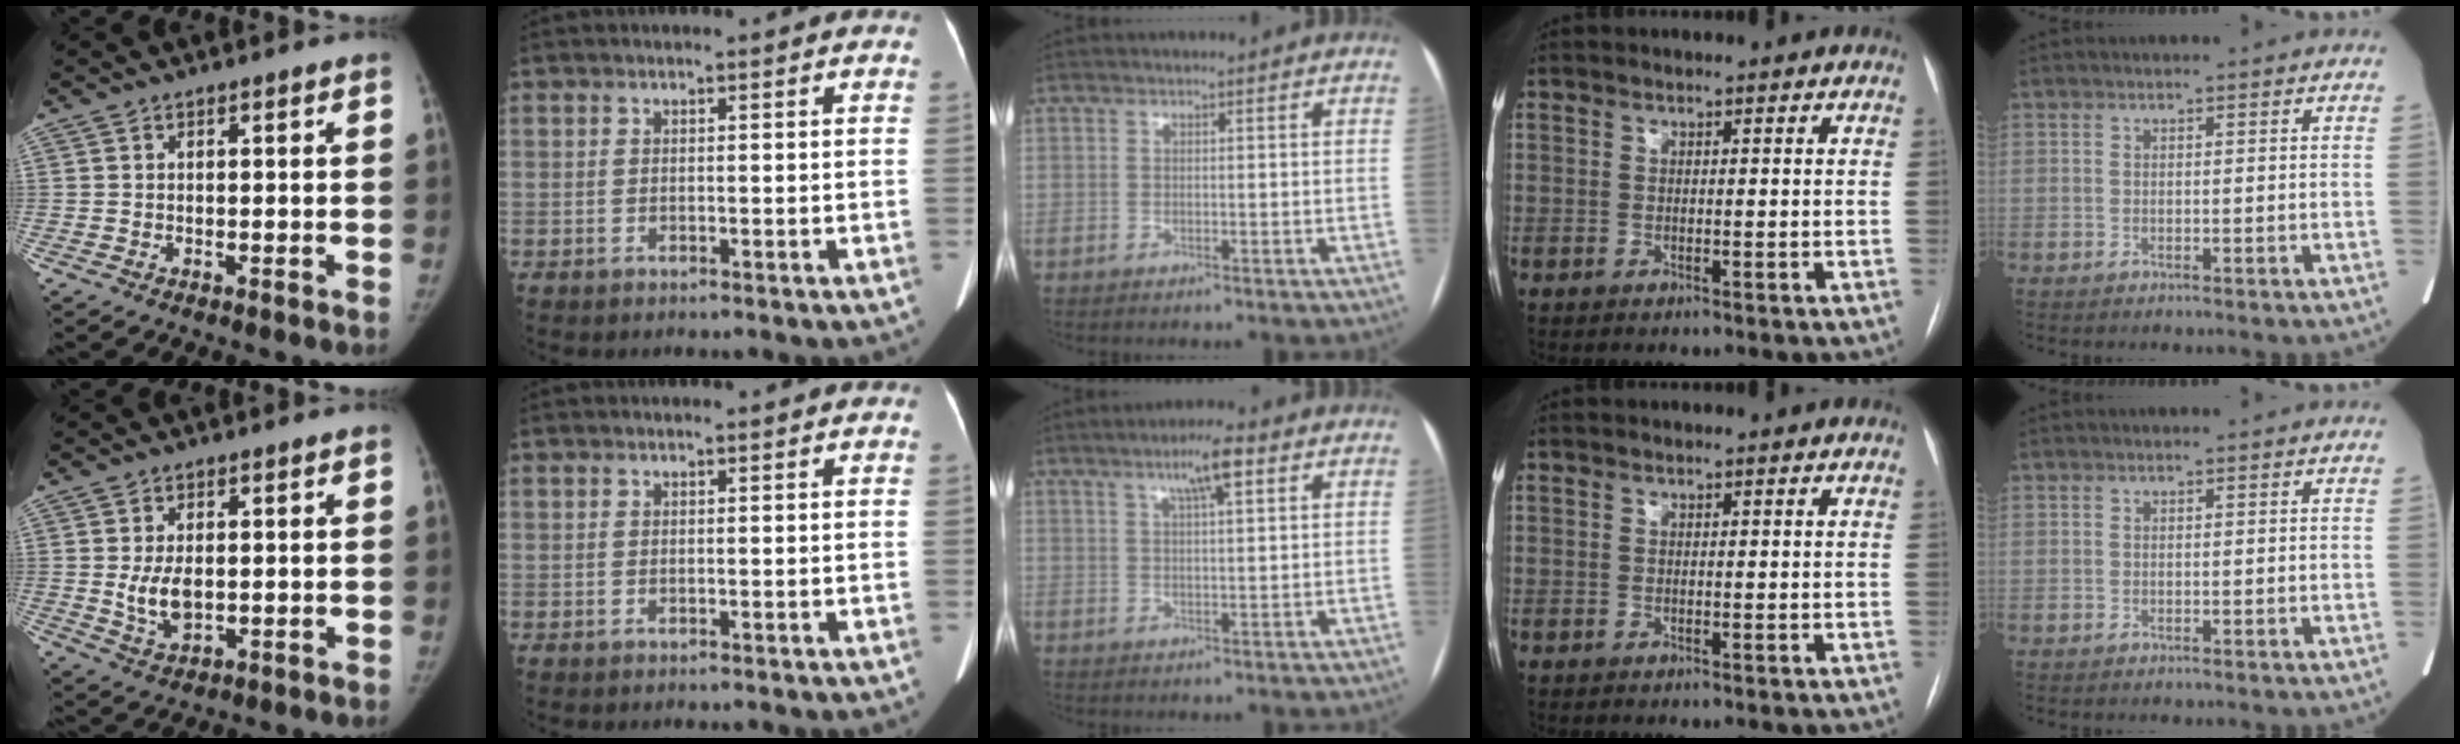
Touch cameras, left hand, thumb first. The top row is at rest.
{"thumb": {"total": 5.2, "force": [0.1, 3.0, 4.2], "torque": [-0.075, -0.010, 0.008]}, "middle": {"total": 5.5, "force": [2.9, 0.7, 4.7], "torque": [-0.082, 0.011, 0.047]}}